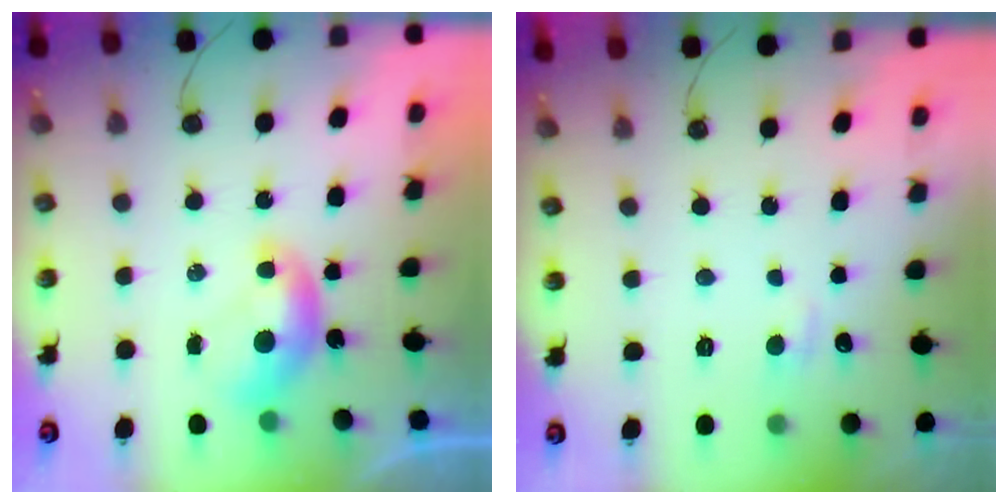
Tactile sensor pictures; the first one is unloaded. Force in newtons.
{"total": 1.5, "press": 1.4, "slide": 0.5}